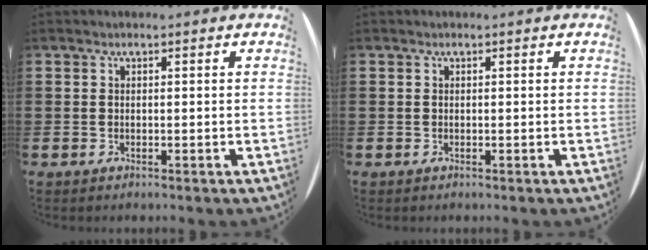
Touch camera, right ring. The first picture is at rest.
{"total": 0.0}